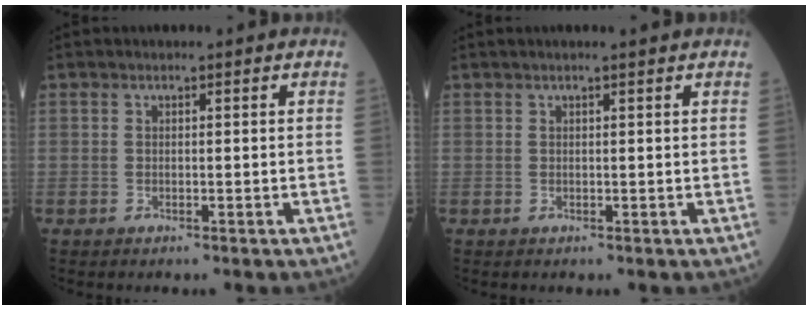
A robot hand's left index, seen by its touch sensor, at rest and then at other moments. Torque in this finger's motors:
{"motor_torque": [0.14, -0.20, 0.04, 0.00]}